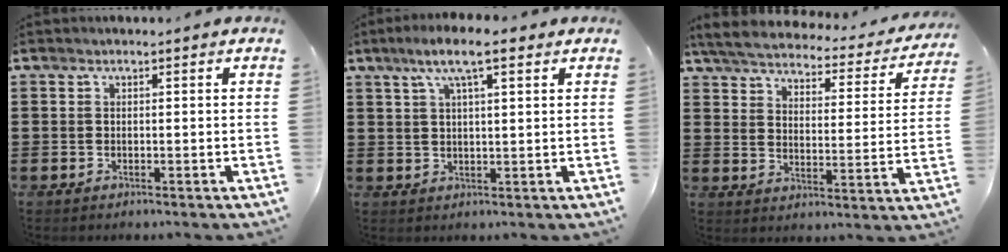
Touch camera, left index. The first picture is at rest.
{"total": 6.9, "force": [3.9, 1.3, 5.5], "torque": [-0.106, 0.006, 0.065]}
{"total": 4.4, "force": [4.1, 0.4, 1.5], "torque": [-0.052, -0.027, 0.065]}